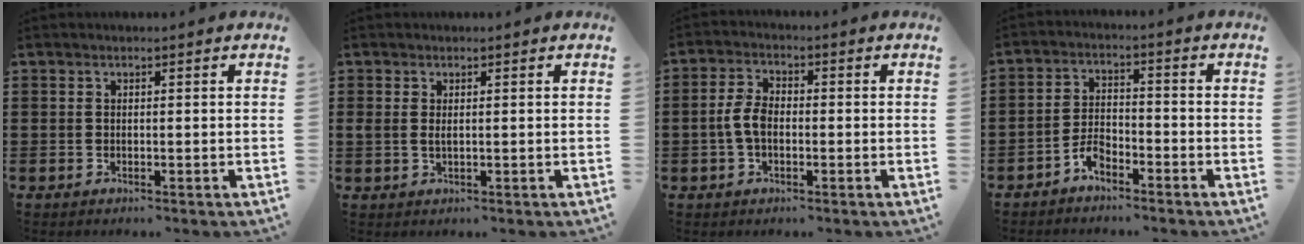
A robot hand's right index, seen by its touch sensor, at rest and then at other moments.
{"total": 1.2, "force": [0.3, 0.5, 1.1], "torque": [-0.023, 0.004, 0.005]}
{"total": 4.4, "force": [-0.9, 2.4, 3.6], "torque": [-0.094, -0.004, -0.025]}
{"total": 3.7, "force": [-3.0, 1.5, 1.5], "torque": [-0.037, 0.007, -0.062]}